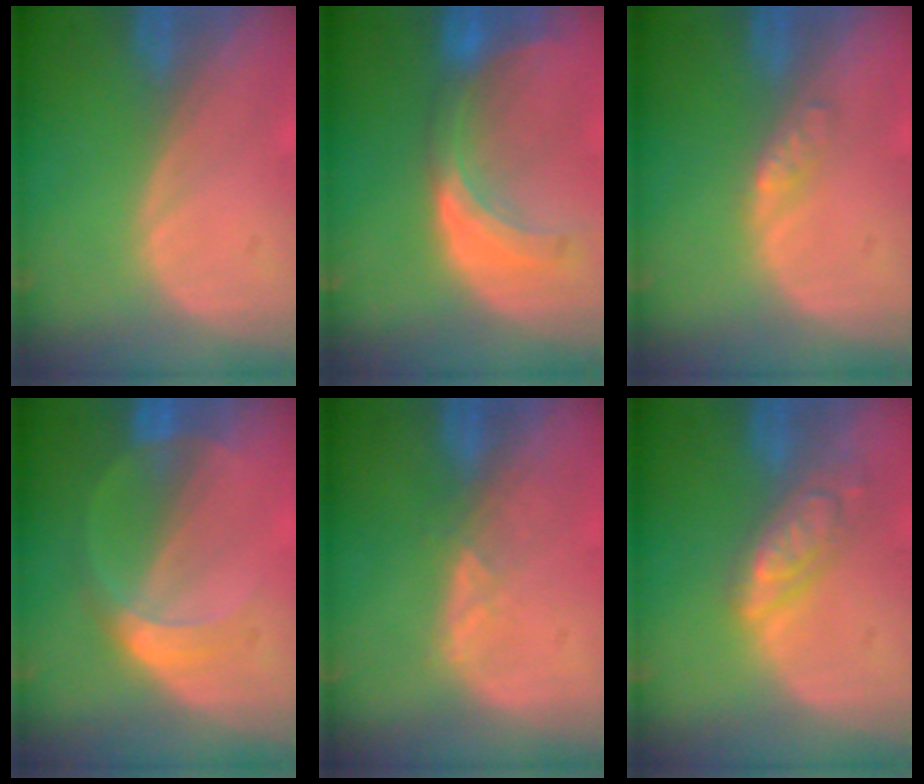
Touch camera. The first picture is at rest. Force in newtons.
{"total": 7.5, "press": 6.8, "slide": 3.2}
{"total": 2.0, "press": 2.0, "slide": 0.1}
{"total": 5.2, "press": 4.8, "slide": 1.9}
{"total": 2.0, "press": 1.9, "slide": 0.7}
{"total": 6.1, "press": 5.3, "slide": 2.9}